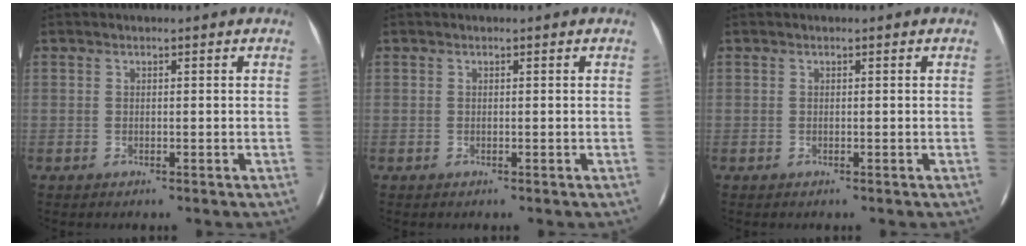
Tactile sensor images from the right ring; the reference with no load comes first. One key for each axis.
{"total": 0.0}
{"total": 0.0}